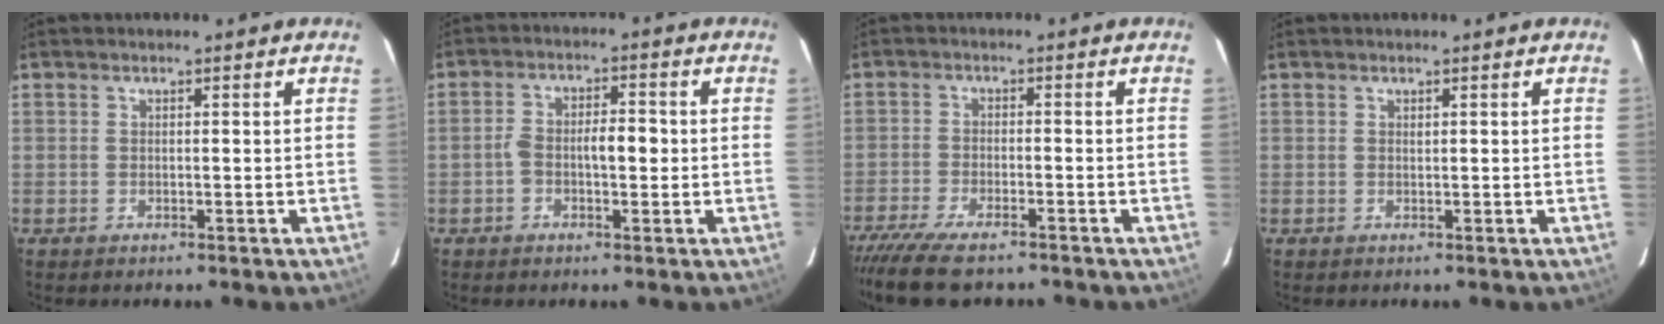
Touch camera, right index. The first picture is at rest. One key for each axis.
{"total": 5.2, "fx": -0.8, "fy": 2.1, "fz": 4.7, "tx": -0.090, "ty": 0.022, "tz": -0.011}
{"total": 10.5, "fx": -8.8, "fy": 2.0, "fz": 5.3, "tx": -0.085, "ty": -0.018, "tz": -0.141}
{"total": 0.0}